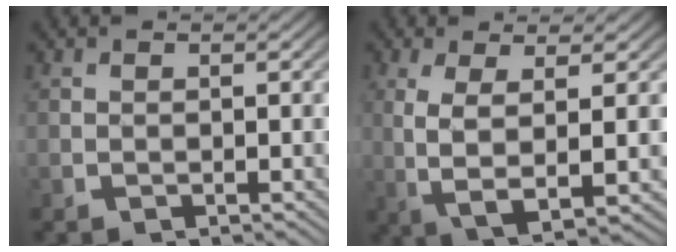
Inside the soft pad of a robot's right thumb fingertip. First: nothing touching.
{"total": 6.7, "force": [0.1, 2.9, 6.1], "torque": [-0.149, -0.028, 0.024]}